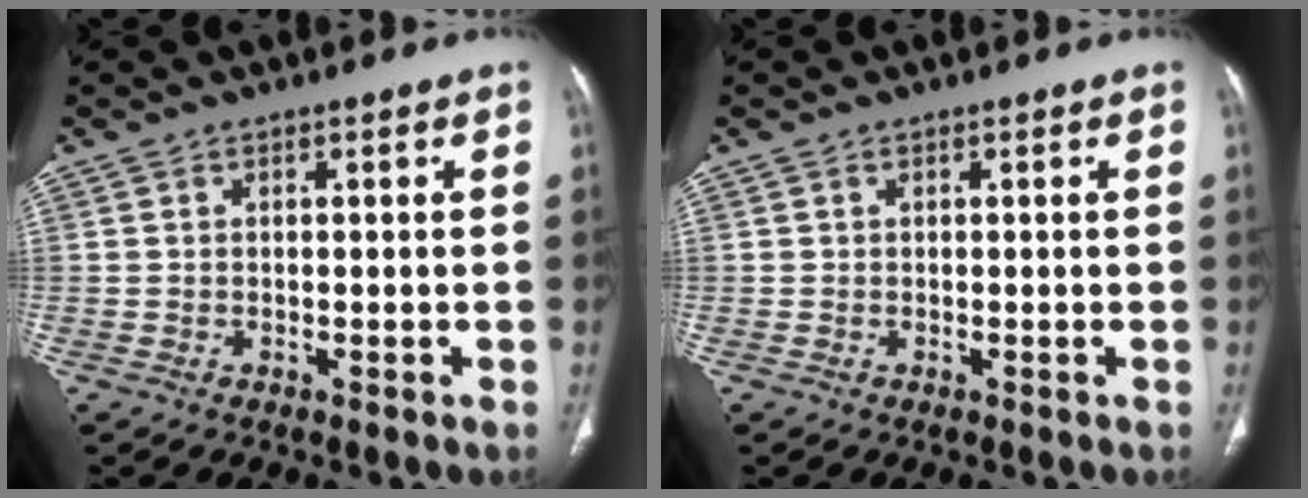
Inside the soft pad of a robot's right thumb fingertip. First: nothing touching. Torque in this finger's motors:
{"motor_torque": [0.03, -0.21, -0.43, 0.16, 0.01]}